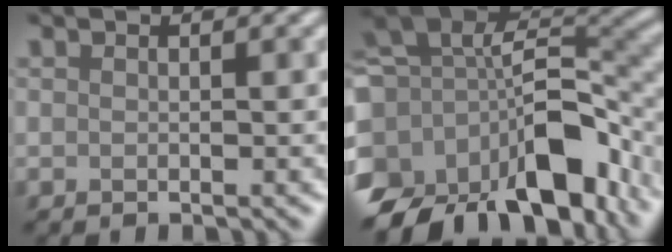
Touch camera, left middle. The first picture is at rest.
{"total": 16.4, "force": [-7.1, 9.6, 11.3], "torque": [-0.213, -0.014, -0.108]}